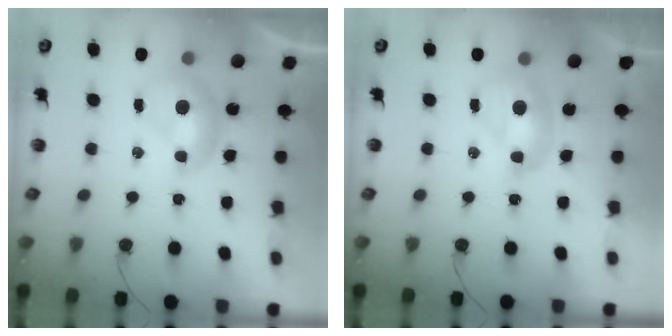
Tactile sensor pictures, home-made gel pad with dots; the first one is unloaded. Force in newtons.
{"total": 2.0, "press": 2.0, "slide": 0.0}